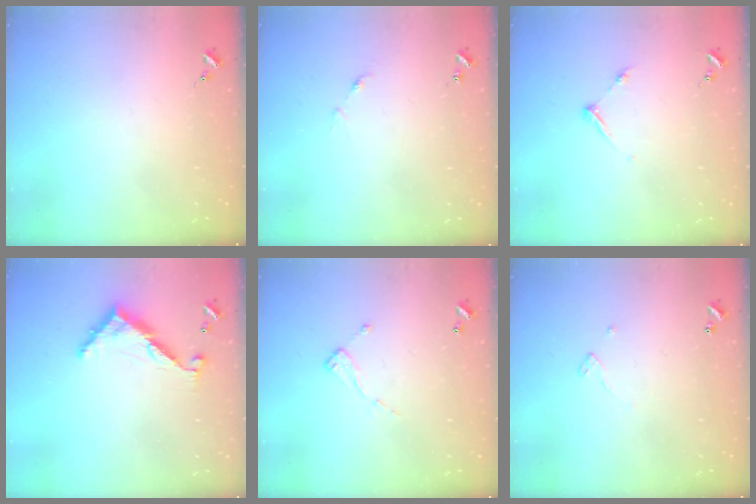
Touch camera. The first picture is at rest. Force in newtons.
{"total": 4.6, "press": 4.6, "slide": 0.4}
{"total": 5.6, "press": 5.6, "slide": 0.6}
{"total": 9.2, "press": 9.2, "slide": 0.6}
{"total": 6.9, "press": 6.9, "slide": 0.4}
{"total": 3.2, "press": 3.2, "slide": 0.2}